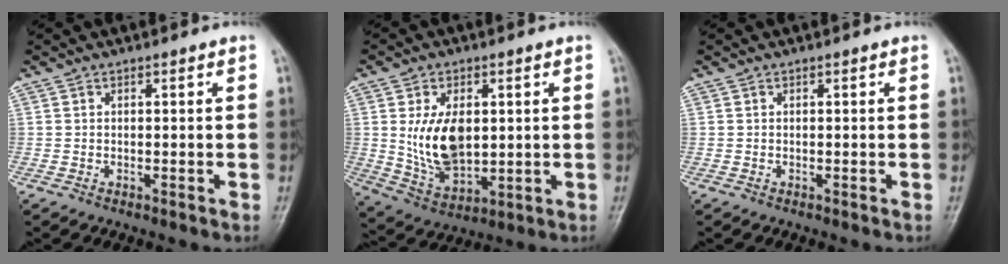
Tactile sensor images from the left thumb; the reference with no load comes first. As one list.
[{"total": 12.4, "force": [1.4, 7.7, 9.6], "torque": [-0.151, -0.016, 0.041]}, {"total": 0.0}]